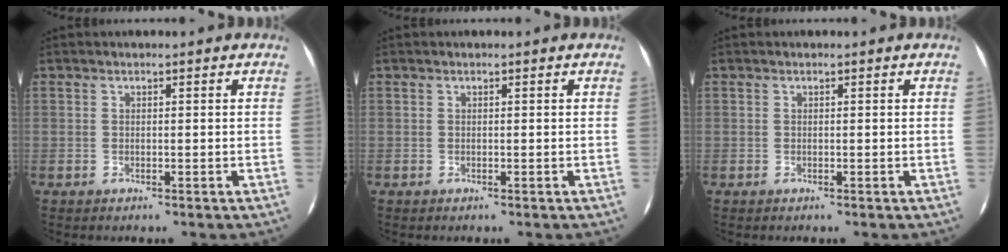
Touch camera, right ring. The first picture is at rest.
{"total": 0.0}
{"total": 0.0}